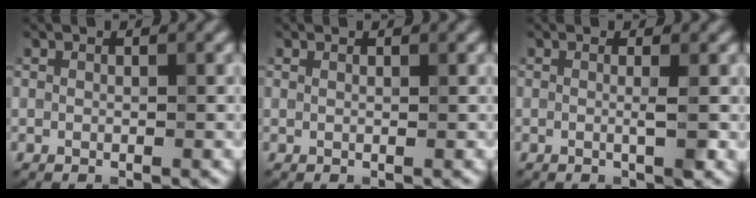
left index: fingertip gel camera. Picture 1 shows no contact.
{"total": 0.6, "force": [0.5, 0.1, 0.2], "torque": [-0.005, -0.004, 0.005]}
{"total": 1.5, "force": [0.0, 0.2, 1.5], "torque": [-0.026, -0.002, -0.005]}